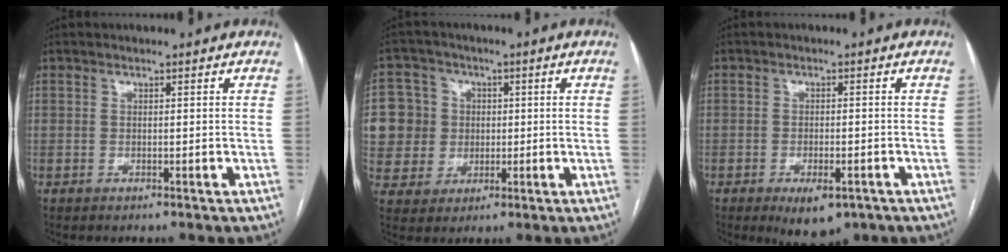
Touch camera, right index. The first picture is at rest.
{"total": 10.6, "force": [1.1, 10.5, 1.6], "torque": [-0.049, 0.039, 0.034]}
{"total": 5.9, "force": [-3.4, 2.4, 4.2], "torque": [-0.061, -0.007, -0.040]}